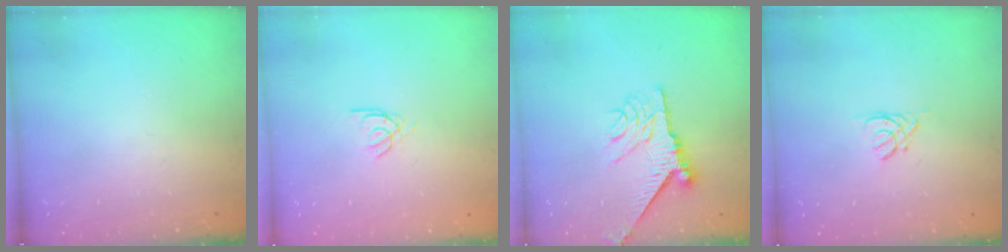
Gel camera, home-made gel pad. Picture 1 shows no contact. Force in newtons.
{"total": 2.1, "press": 2.1, "slide": 0.2}
{"total": 9.5, "press": 9.5, "slide": 0.6}
{"total": 2.5, "press": 2.5, "slide": 0.6}